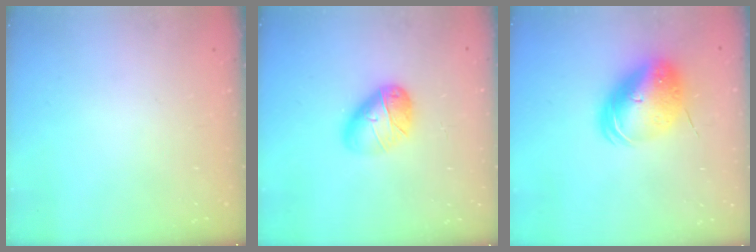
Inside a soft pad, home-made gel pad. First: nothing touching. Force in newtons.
{"total": 11.5, "press": 11.5, "slide": 0.5}
{"total": 14.0, "press": 13.8, "slide": 2.6}